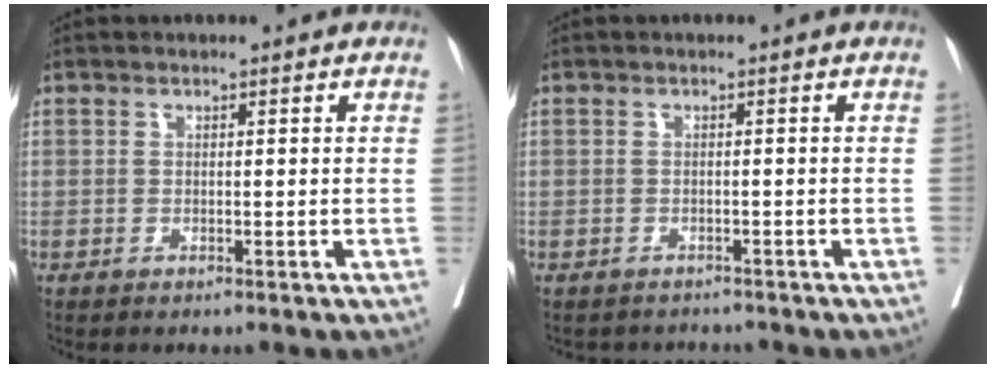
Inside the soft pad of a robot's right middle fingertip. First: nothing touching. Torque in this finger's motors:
{"motor_torque": [0.13, -0.25, -0.04, -0.07]}